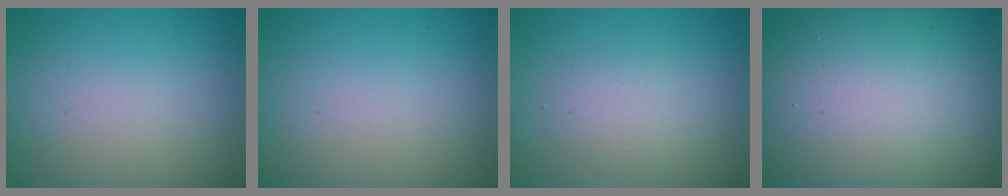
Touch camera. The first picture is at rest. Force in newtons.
{"total": 0.0}
{"total": 2.1, "press": 2.1, "slide": 0.1}
{"total": 20.3, "press": 20.3, "slide": 1.2}